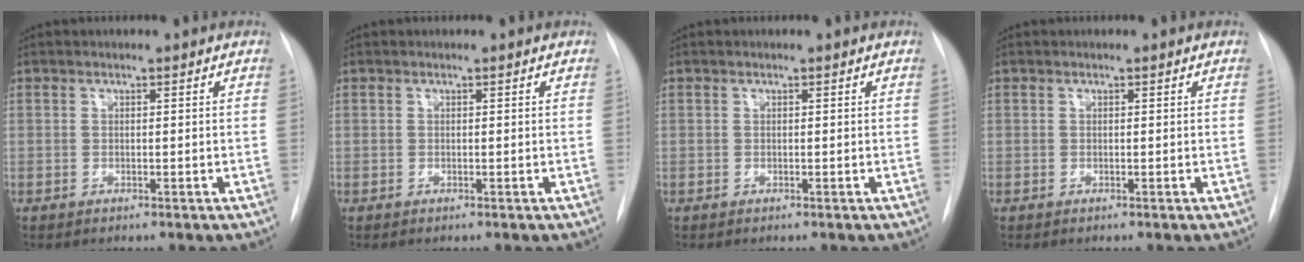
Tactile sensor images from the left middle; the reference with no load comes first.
{"total": 0.0}
{"total": 0.0}
{"total": 0.0}